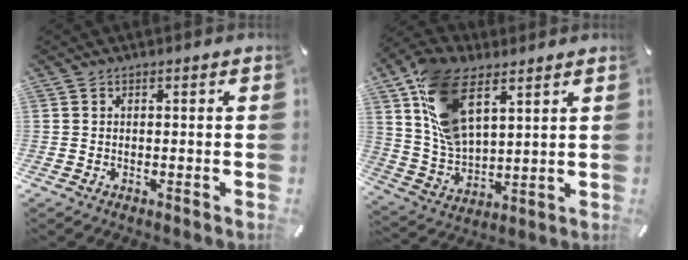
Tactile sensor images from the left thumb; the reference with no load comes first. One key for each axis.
{"total": 16.5, "fx": 8.1, "fy": 9.3, "fz": 11.0, "tx": -0.242, "ty": -0.020, "tz": 0.149}